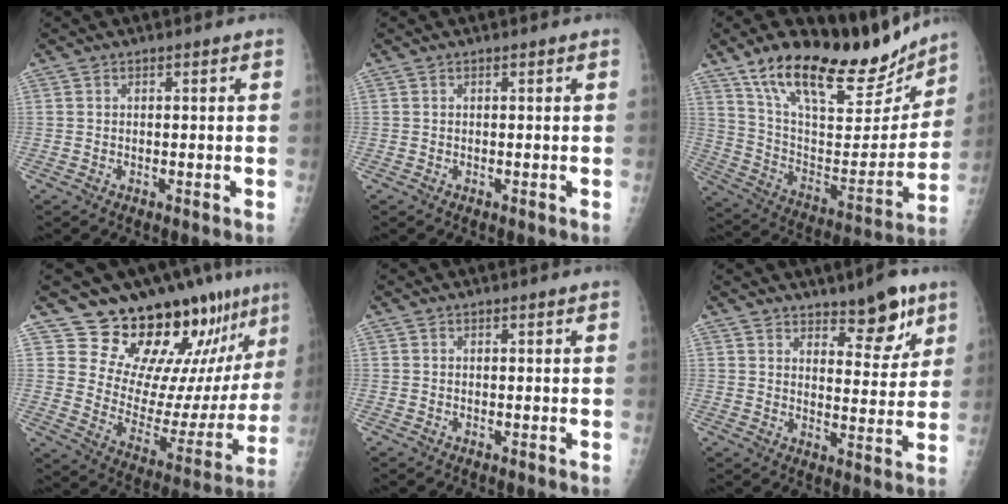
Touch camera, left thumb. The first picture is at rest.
{"total": 0.0}
{"total": 25.6, "force": [19.4, 9.2, 13.9], "torque": [-0.172, -0.080, 0.322]}
{"total": 19.2, "force": [15.8, 6.2, 8.9], "torque": [-0.072, -0.129, 0.229]}
{"total": 0.0}
{"total": 8.9, "force": [6.0, 3.5, 5.5], "torque": [-0.046, -0.042, 0.090]}